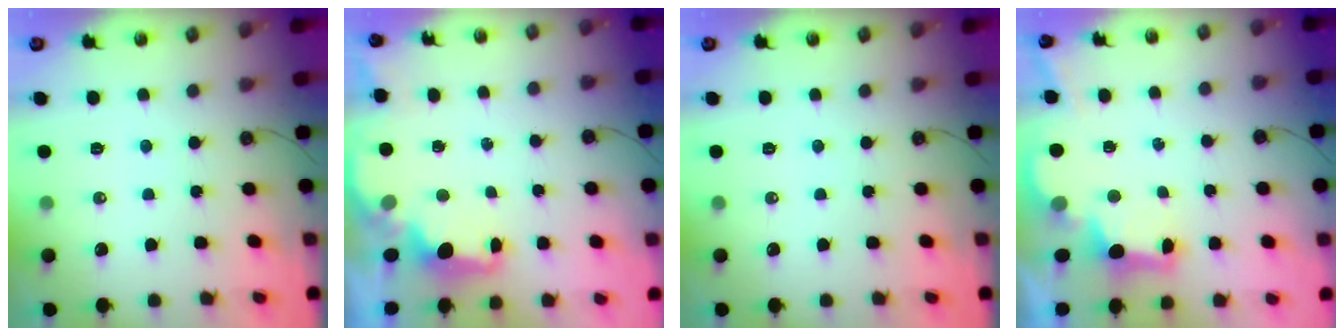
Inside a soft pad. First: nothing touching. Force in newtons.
{"total": 2.0, "press": 1.8, "slide": 0.7}
{"total": 0.0}
{"total": 2.9, "press": 2.8, "slide": 0.9}